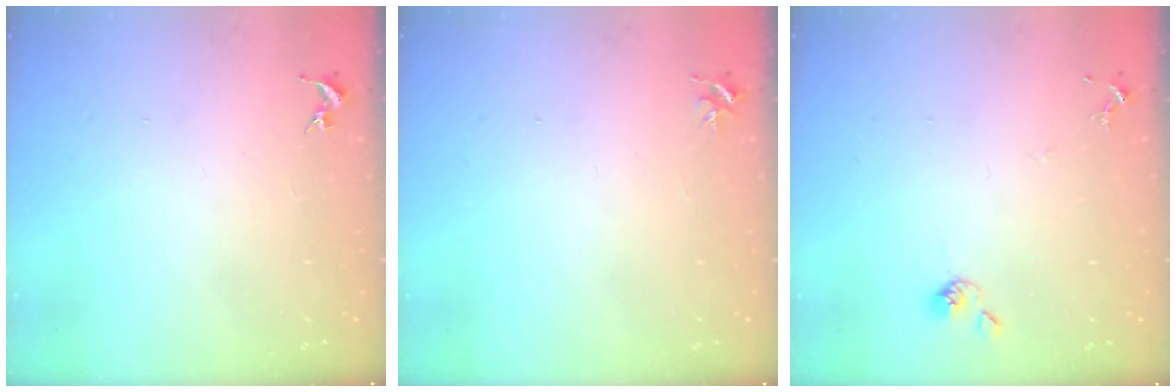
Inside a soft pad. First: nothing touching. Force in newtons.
{"total": 3.5, "press": 3.5, "slide": 0.3}
{"total": 6.4, "press": 6.3, "slide": 0.8}